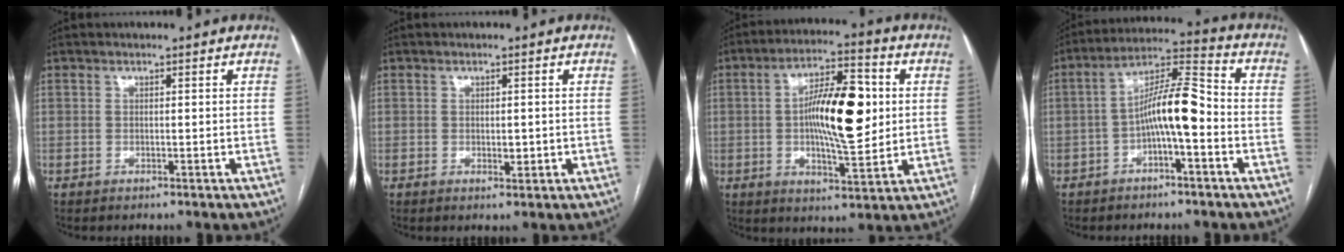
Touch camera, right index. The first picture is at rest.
{"total": 1.2, "force": [-0.1, 0.6, 1.1], "torque": [-0.015, -0.002, 0.002]}
{"total": 14.0, "force": [1.1, 3.9, 13.4], "torque": [-0.226, 0.014, 0.016]}
{"total": 9.5, "force": [-2.2, 1.7, 9.1], "torque": [-0.163, 0.033, -0.038]}